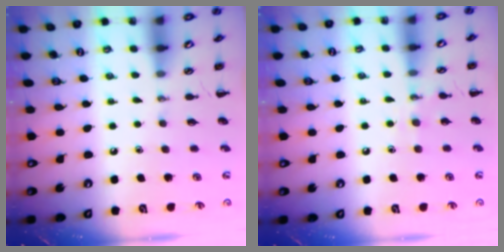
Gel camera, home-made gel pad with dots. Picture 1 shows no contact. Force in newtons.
{"total": 6.7, "press": 6.5, "slide": 1.5}